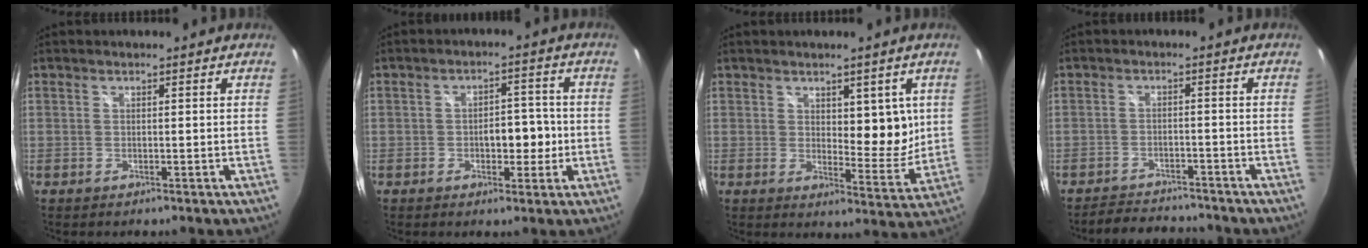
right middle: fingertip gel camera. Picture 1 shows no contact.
{"total": 4.5, "force": [-0.5, 2.9, 3.4], "torque": [-0.050, 0.012, -0.003]}
{"total": 6.9, "force": [3.2, 3.4, 5.1], "torque": [-0.052, -0.003, 0.053]}
{"total": 7.6, "force": [-7.1, 1.8, 1.8], "torque": [-0.053, 0.011, -0.103]}